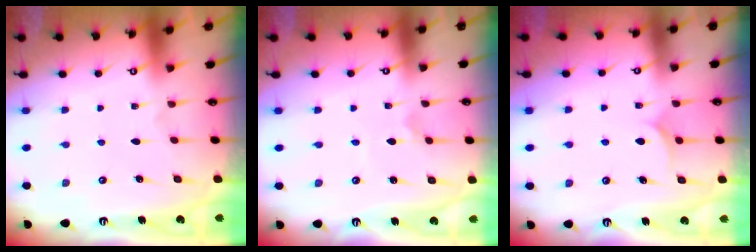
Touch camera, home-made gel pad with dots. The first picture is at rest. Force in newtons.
{"total": 1.0, "press": 0.9, "slide": 0.4}
{"total": 5.4, "press": 5.4, "slide": 0.3}